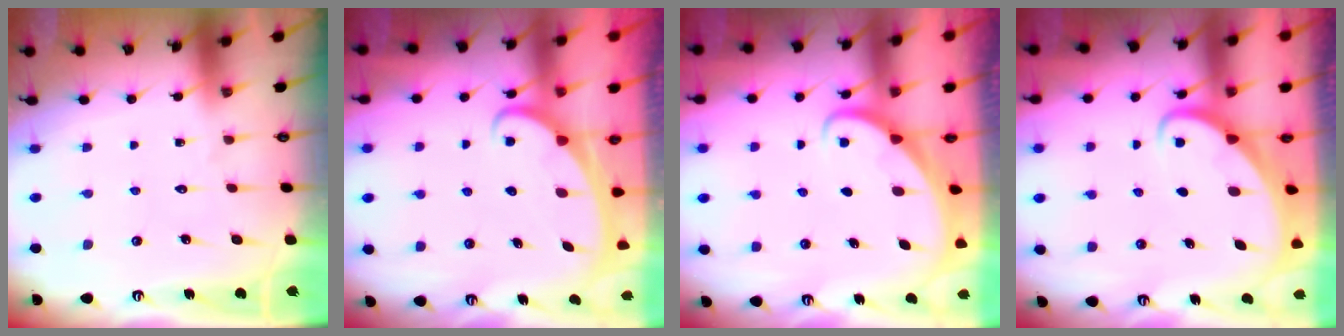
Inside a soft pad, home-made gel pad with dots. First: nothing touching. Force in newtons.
{"total": 2.2, "press": 2.2, "slide": 0.3}
{"total": 2.1, "press": 2.1, "slide": 0.2}
{"total": 2.5, "press": 2.5, "slide": 0.2}